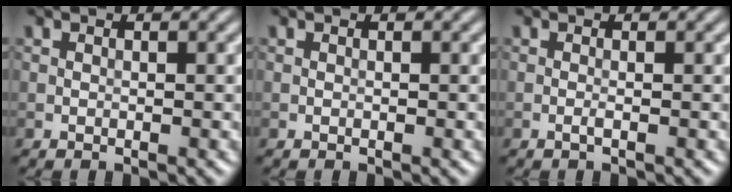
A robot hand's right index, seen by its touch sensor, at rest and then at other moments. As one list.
[{"total": 0.0}, {"total": 0.6, "force": [-0.2, 0.0, 0.5], "torque": [-0.012, -0.001, -0.007]}]